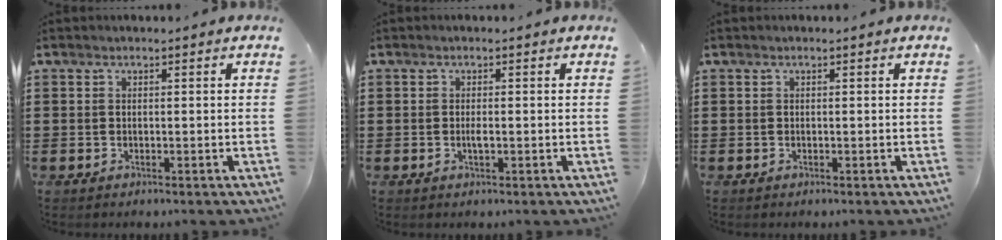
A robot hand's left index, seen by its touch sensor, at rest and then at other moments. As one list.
[{"total": 1.4, "force": [-0.2, 0.2, 1.4], "torque": [-0.026, -0.004, -0.003]}, {"total": 0.0}]